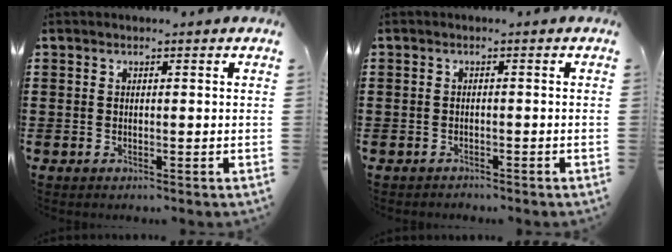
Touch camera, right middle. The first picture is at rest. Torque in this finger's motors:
{"motor_torque": [-0.68, 0.42, -0.63, -0.14]}